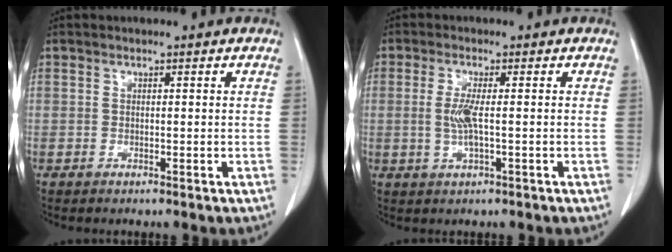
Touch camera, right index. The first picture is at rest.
{"total": 3.7, "force": [-0.1, 0.4, 3.7], "torque": [-0.081, -0.005, -0.003]}